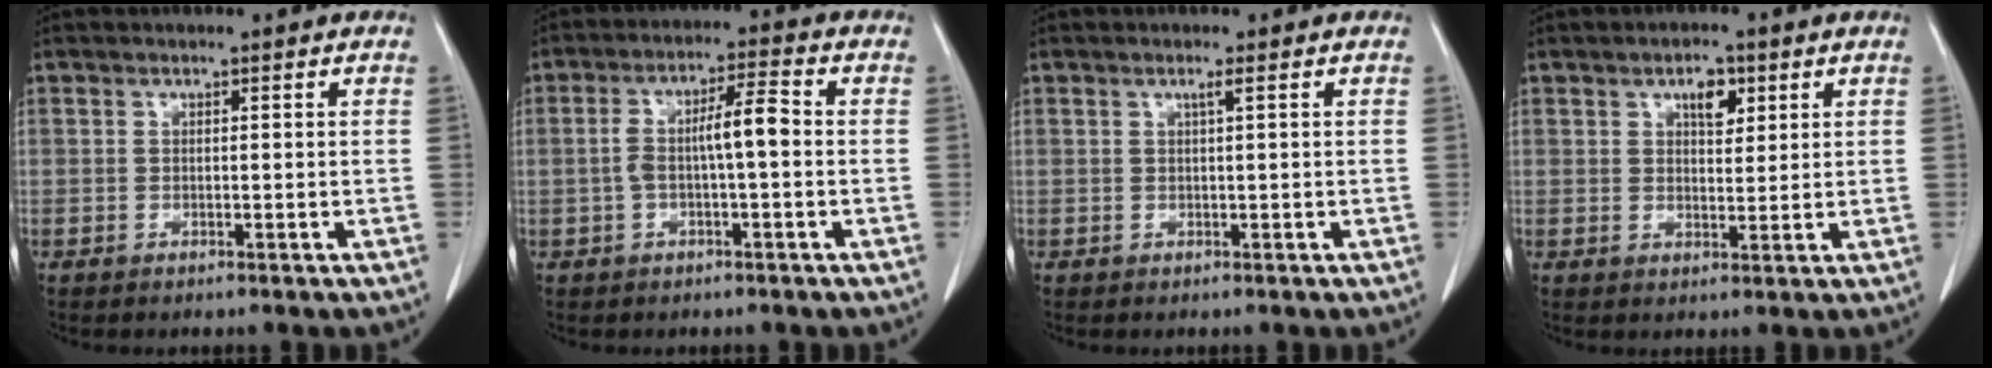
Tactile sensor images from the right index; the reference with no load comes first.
{"total": 6.3, "force": [-0.4, 1.1, 6.2], "torque": [-0.118, 0.023, -0.007]}
{"total": 0.8, "force": [0.3, -0.2, 0.7], "torque": [-0.018, -0.001, 0.010]}
{"total": 3.8, "force": [1.9, 1.9, 2.7], "torque": [-0.042, 0.002, 0.031]}